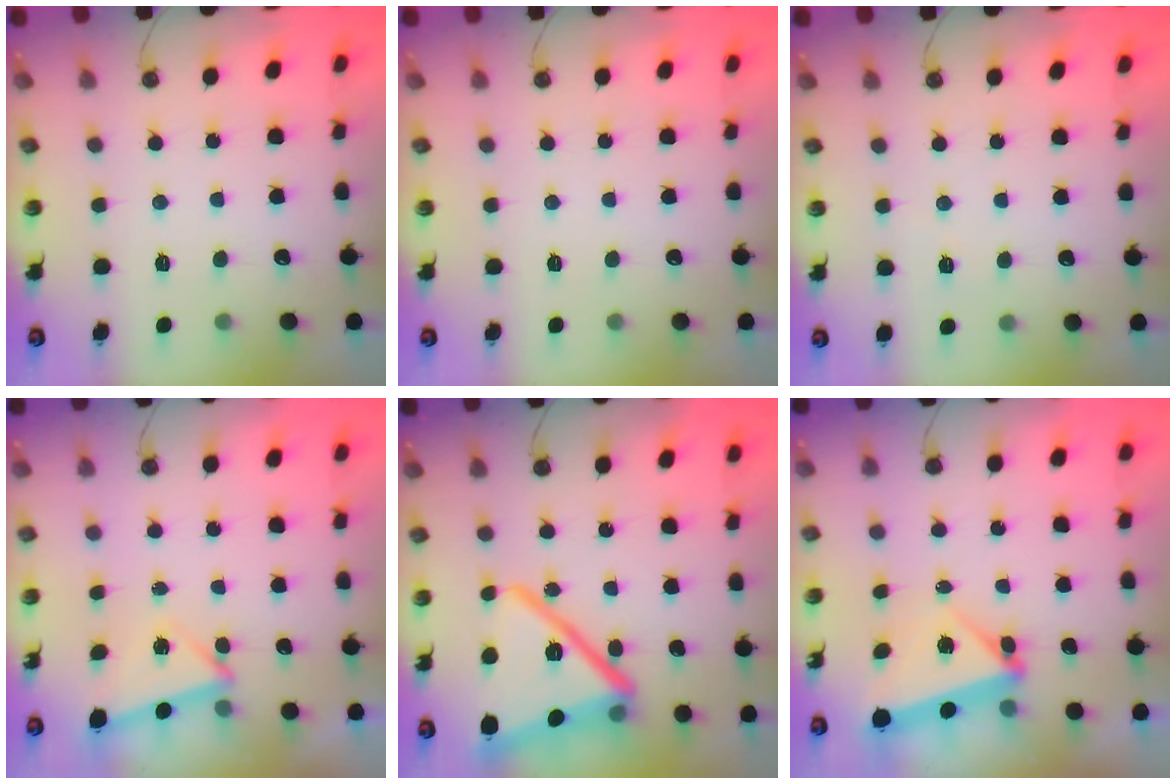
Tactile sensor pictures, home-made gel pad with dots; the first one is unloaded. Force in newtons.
{"total": 0.0}
{"total": 3.3, "press": 3.1, "slide": 1.0}
{"total": 3.0, "press": 2.5, "slide": 1.8}
{"total": 24.8, "press": 24.7, "slide": 2.2}
{"total": 6.7, "press": 6.6, "slide": 0.9}